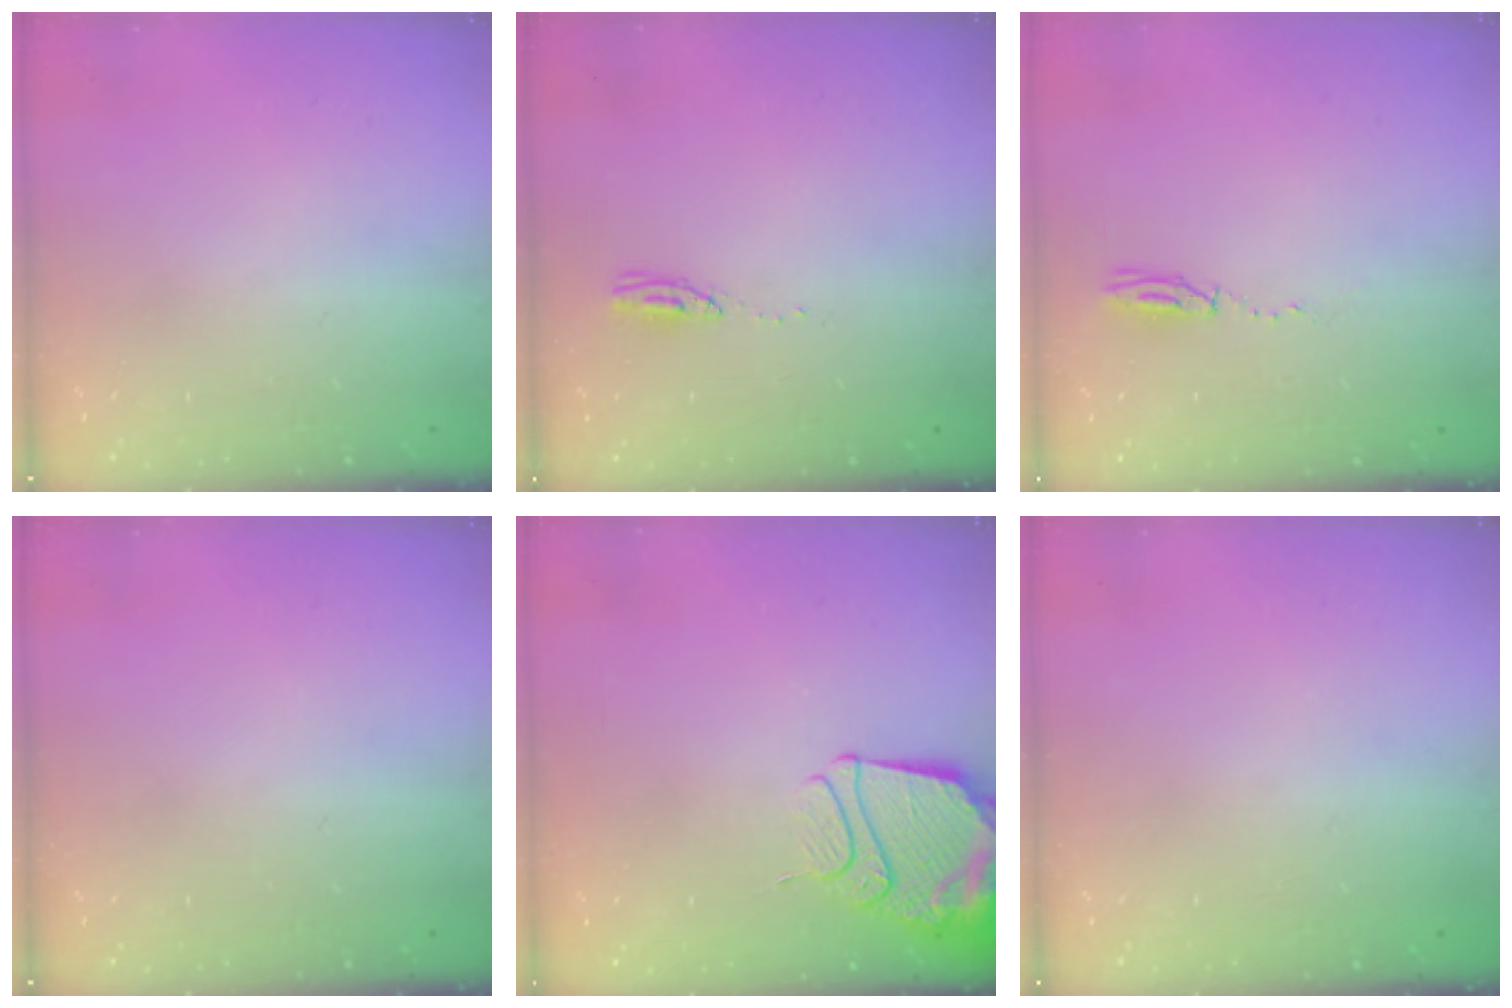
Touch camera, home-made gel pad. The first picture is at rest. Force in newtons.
{"total": 3.7, "press": 3.4, "slide": 1.4}
{"total": 17.0, "press": 5.1, "slide": 16.2}
{"total": 0.0}
{"total": 13.8, "press": 13.7, "slide": 1.4}
{"total": 0.0}